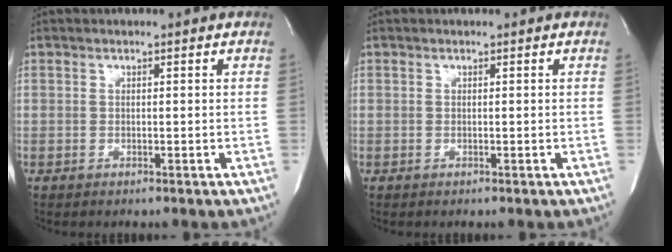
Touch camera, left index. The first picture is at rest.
{"total": 0.0}